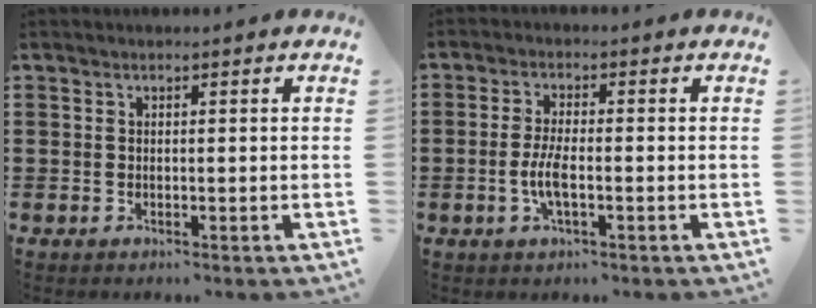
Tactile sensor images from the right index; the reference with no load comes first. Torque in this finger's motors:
{"motor_torque": [2.14, 0.00, 0.41, 0.13]}